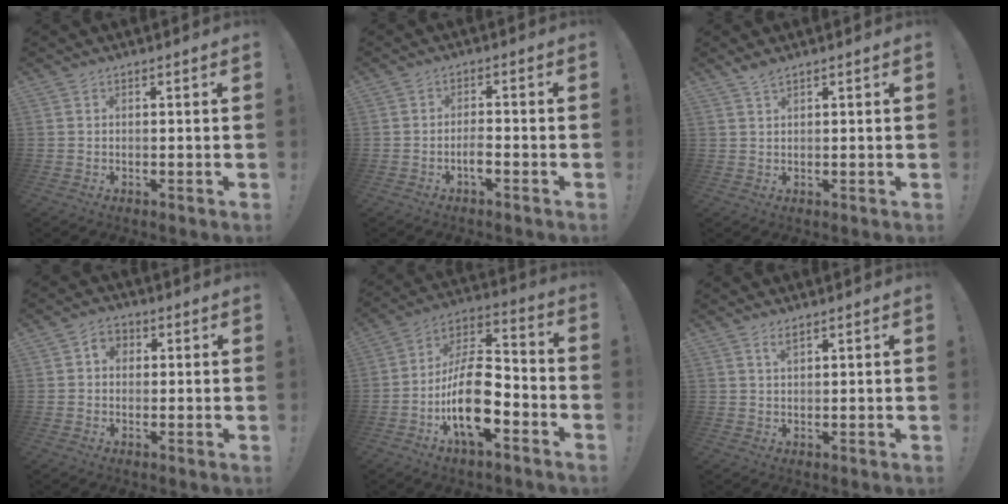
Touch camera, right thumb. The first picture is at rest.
{"total": 3.4, "force": [-1.6, 0.9, 2.8], "torque": [-0.053, -0.001, -0.028]}
{"total": 1.8, "force": [1.4, 0.3, 1.0], "torque": [-0.026, -0.001, 0.027]}
{"total": 4.0, "force": [0.6, 3.3, 2.2], "torque": [-0.035, 0.007, 0.011]}
{"total": 19.2, "force": [-6.3, 9.3, 15.6], "torque": [-0.289, 0.041, -0.098]}
{"total": 2.0, "force": [1.3, 0.5, 1.4], "torque": [-0.015, -0.006, 0.022]}